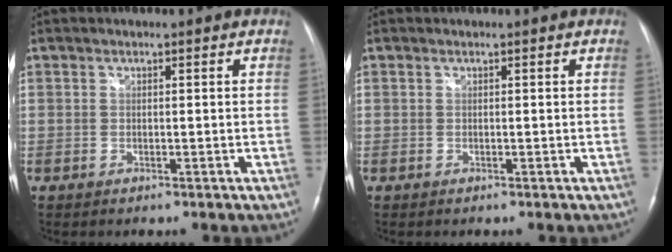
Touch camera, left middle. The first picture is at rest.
{"total": 0.0}